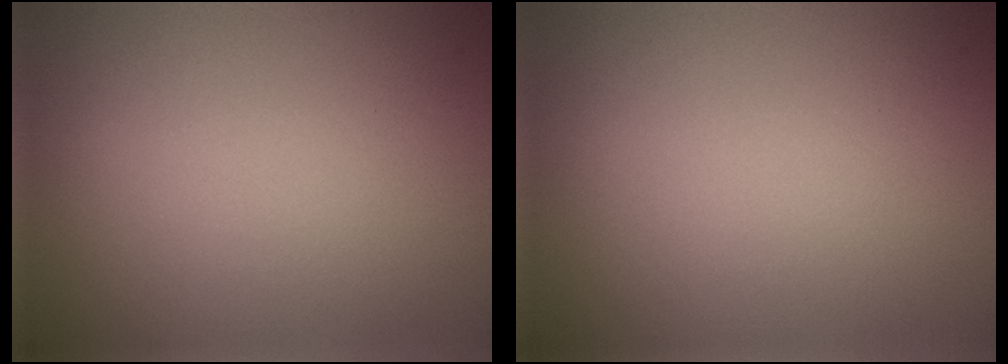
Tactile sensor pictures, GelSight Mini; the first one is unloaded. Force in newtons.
{"total": 0.0}